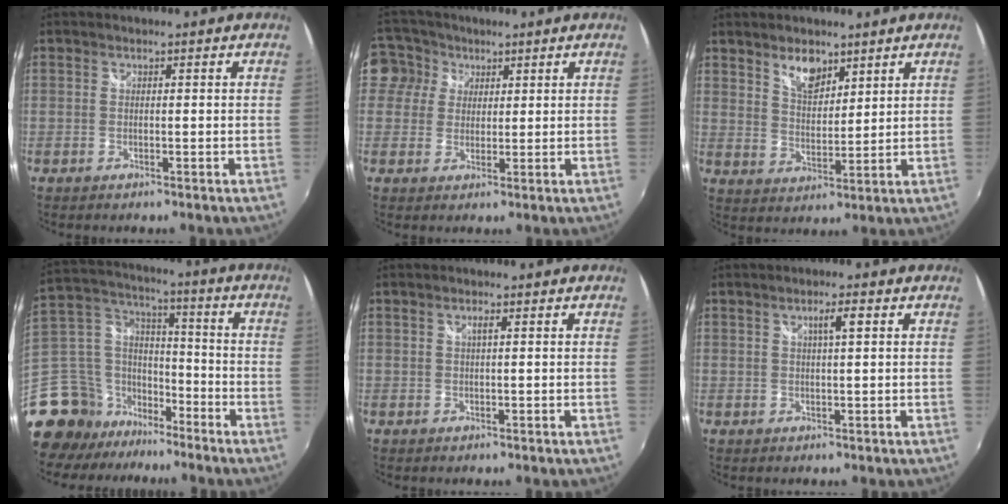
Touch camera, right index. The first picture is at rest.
{"total": 6.8, "force": [2.4, 6.3, 1.2], "torque": [-0.030, 0.020, 0.031]}
{"total": 6.2, "force": [4.3, 3.0, 3.3], "torque": [-0.049, 0.003, 0.080]}
{"total": 18.4, "force": [-13.3, 11.0, 6.3], "torque": [-0.183, 0.036, -0.232]}
{"total": 0.9, "force": [0.2, -0.1, 0.8], "torque": [-0.014, 0.002, 0.002]}
{"total": 2.5, "force": [0.9, 0.1, 2.3], "torque": [-0.041, 0.004, 0.014]}